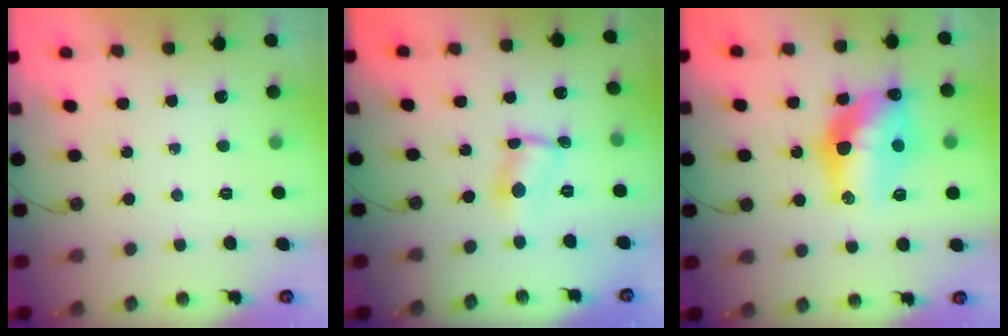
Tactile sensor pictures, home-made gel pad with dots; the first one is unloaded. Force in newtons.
{"total": 2.9, "press": 2.9, "slide": 0.2}
{"total": 15.0, "press": 14.9, "slide": 1.0}